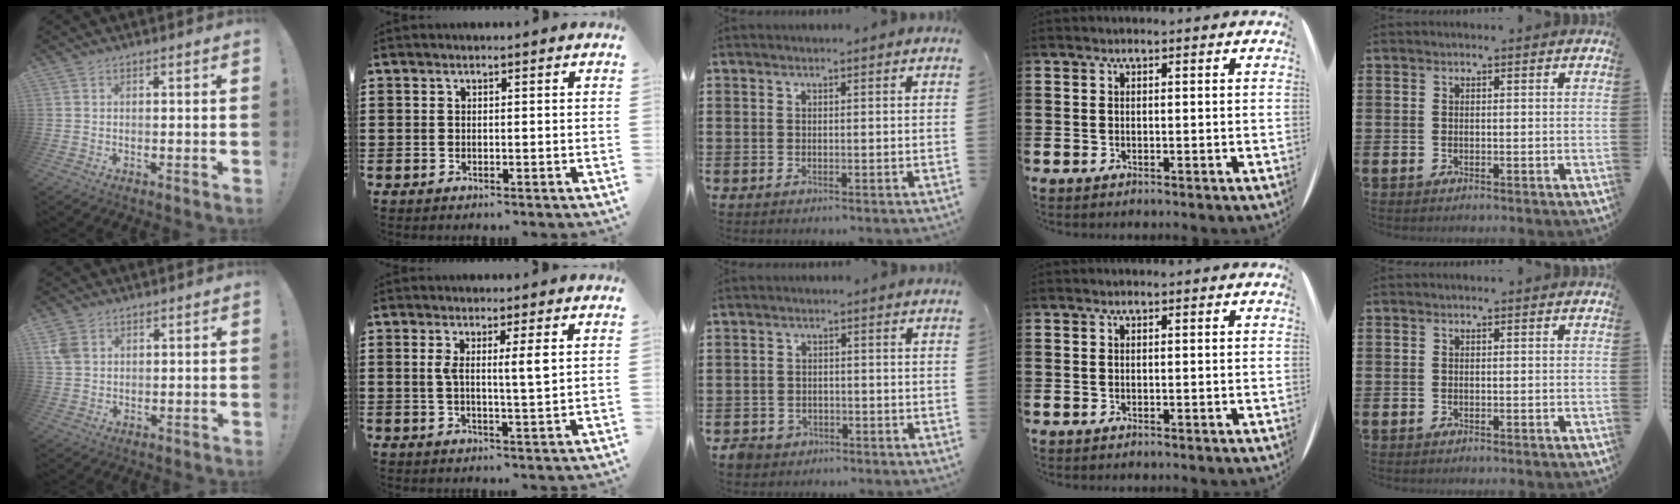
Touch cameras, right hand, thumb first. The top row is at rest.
{"thumb": {"total": 4.9, "force": [2.4, 3.7, 2.3], "torque": [-0.049, -0.001, 0.047]}, "index": {"total": 4.3, "force": [1.1, 0.2, 4.2], "torque": [-0.083, -0.003, 0.015]}, "middle": {"total": 1.9, "force": [-1.6, 1.1, 0.0], "torque": [-0.007, 0.002, -0.036]}}